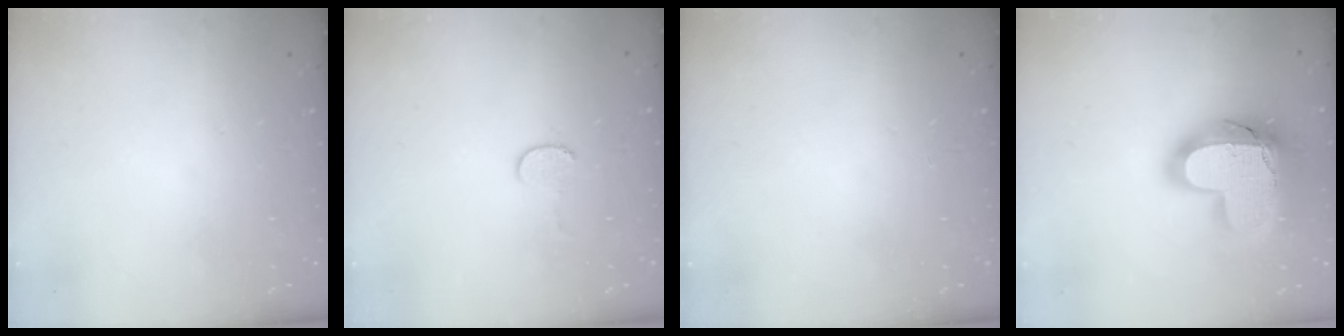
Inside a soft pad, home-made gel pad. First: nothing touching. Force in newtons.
{"total": 4.1, "press": 4.1, "slide": 0.4}
{"total": 0.0}
{"total": 22.3, "press": 22.3, "slide": 1.5}